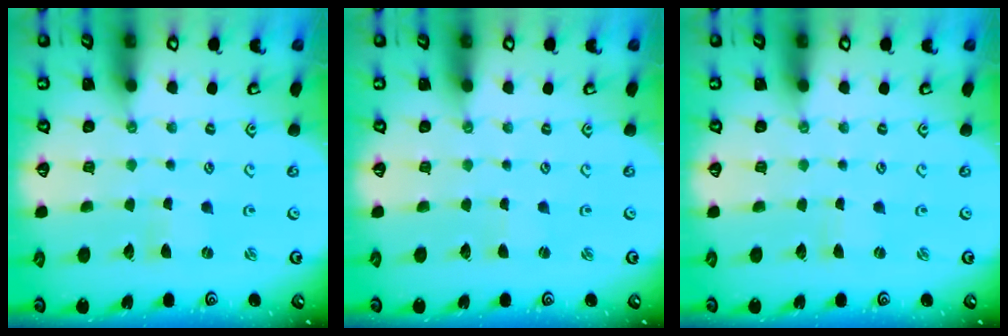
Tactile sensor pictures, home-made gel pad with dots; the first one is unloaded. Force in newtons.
{"total": 0.7, "press": 0.7, "slide": 0.1}
{"total": 0.0}